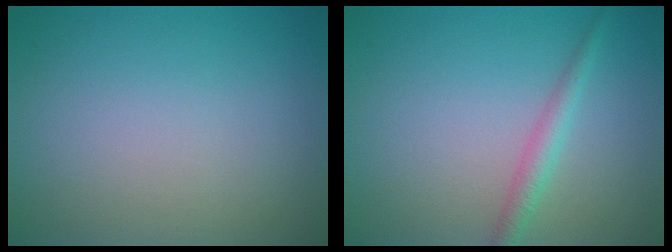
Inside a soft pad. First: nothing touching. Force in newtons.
{"total": 2.0, "press": 2.0, "slide": 0.1}